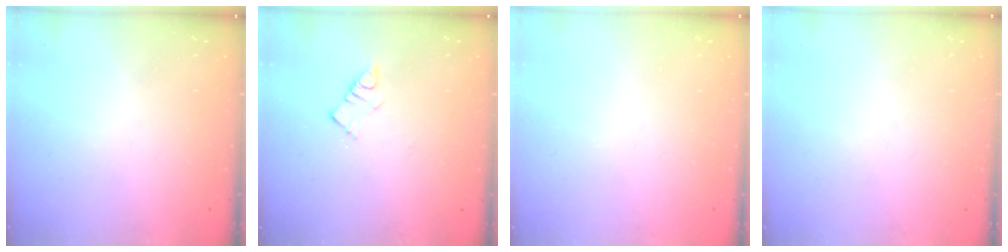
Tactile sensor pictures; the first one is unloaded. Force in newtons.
{"total": 3.8, "press": 3.7, "slide": 0.5}
{"total": 0.0}
{"total": 0.0}